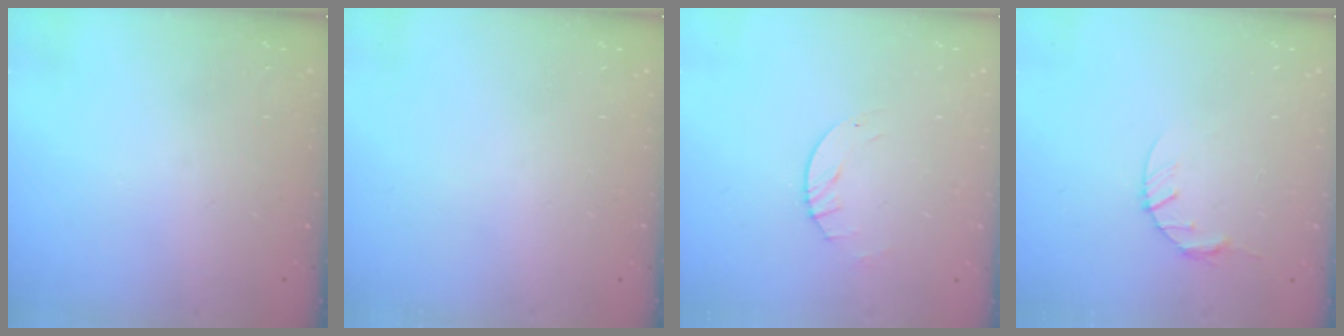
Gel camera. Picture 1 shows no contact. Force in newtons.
{"total": 0.0}
{"total": 2.8, "press": 2.8, "slide": 0.4}
{"total": 4.6, "press": 4.6, "slide": 0.6}